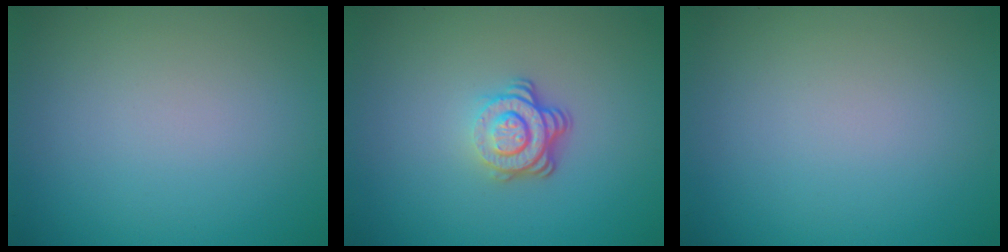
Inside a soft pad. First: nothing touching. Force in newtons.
{"total": 3.9, "press": 2.7, "slide": 2.8}
{"total": 0.0}